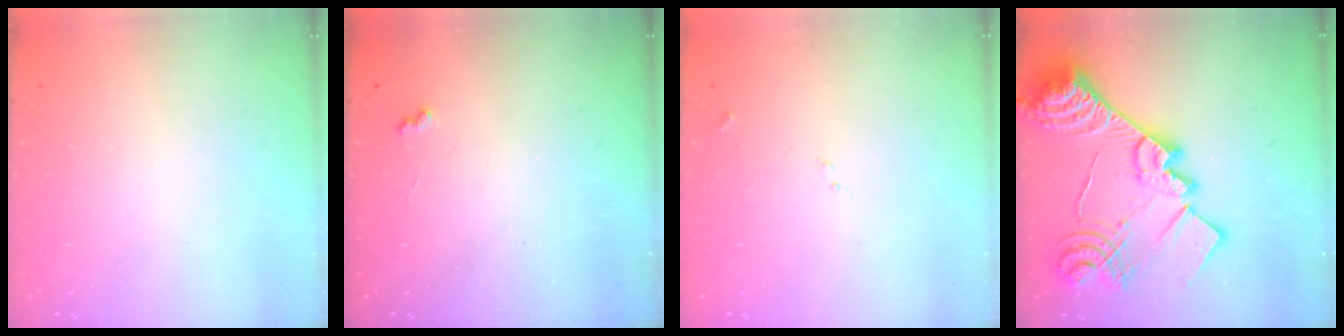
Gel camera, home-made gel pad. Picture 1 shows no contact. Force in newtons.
{"total": 3.9, "press": 3.8, "slide": 0.5}
{"total": 8.6, "press": 8.5, "slide": 0.8}
{"total": 31.6, "press": 31.4, "slide": 3.6}